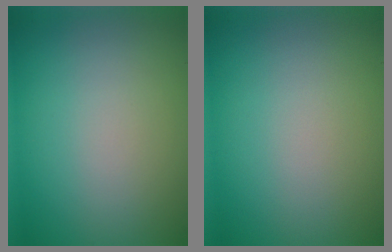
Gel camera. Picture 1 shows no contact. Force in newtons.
{"total": 0.0}